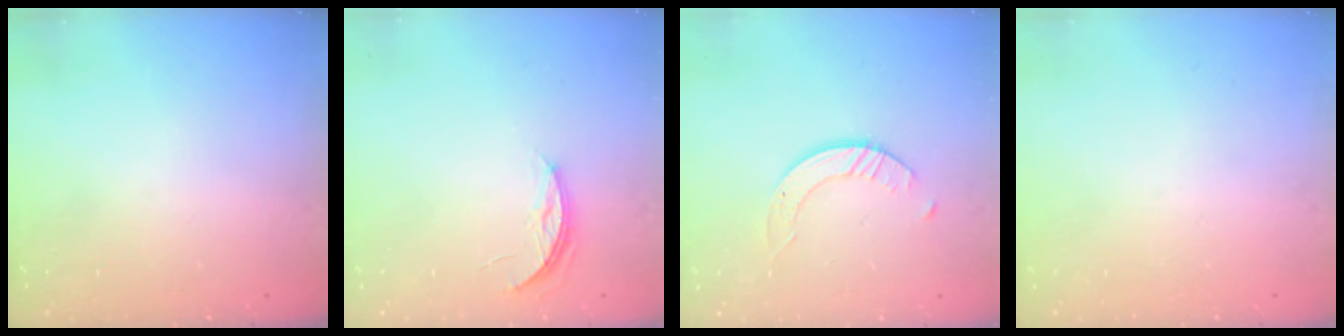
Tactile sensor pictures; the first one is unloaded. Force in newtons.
{"total": 3.9, "press": 3.9, "slide": 0.4}
{"total": 2.5, "press": 2.5, "slide": 0.3}
{"total": 0.0}